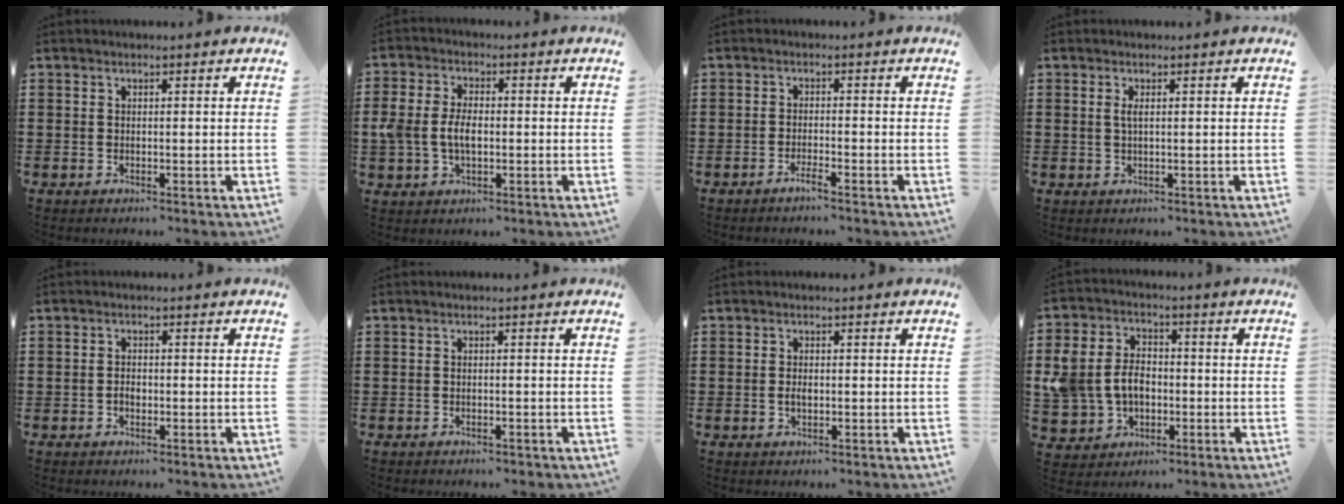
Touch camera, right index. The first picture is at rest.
{"total": 5.2, "force": [-0.6, 3.1, 4.2], "torque": [-0.108, -0.002, -0.019]}
{"total": 1.6, "force": [-1.3, -0.1, 0.9], "torque": [-0.016, -0.003, -0.023]}
{"total": 1.4, "force": [0.3, 0.2, 1.3], "torque": [-0.026, 0.002, 0.003]}
{"total": 1.4, "force": [-0.5, 0.8, 1.0], "torque": [-0.020, 0.001, -0.010]}
{"total": 0.8, "force": [-0.7, 0.2, 0.3], "torque": [-0.008, -0.002, -0.014]}
{"total": 1.4, "force": [-0.3, 0.7, 1.1], "torque": [-0.022, 0.003, -0.006]}
{"total": 7.5, "force": [-0.8, 6.2, 4.3], "torque": [-0.126, 0.010, -0.019]}